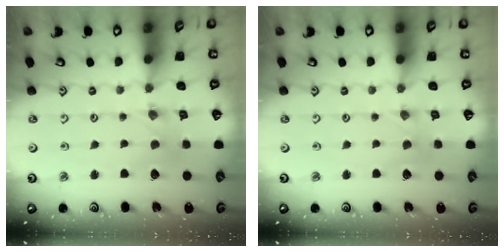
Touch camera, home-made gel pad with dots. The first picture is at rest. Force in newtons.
{"total": 1.0, "press": 1.0, "slide": 0.2}